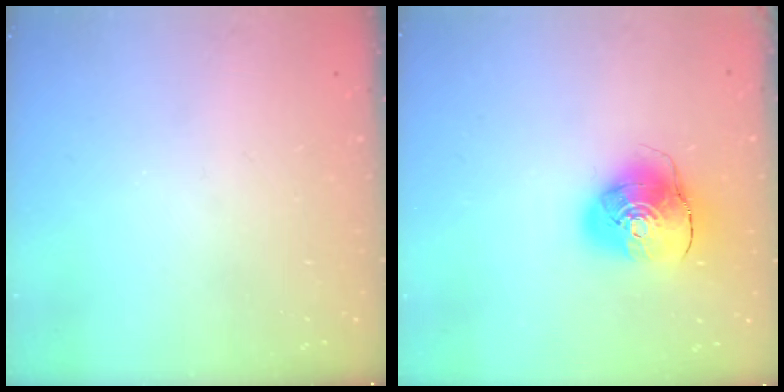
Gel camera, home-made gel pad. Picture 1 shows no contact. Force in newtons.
{"total": 10.4, "press": 10.3, "slide": 1.4}